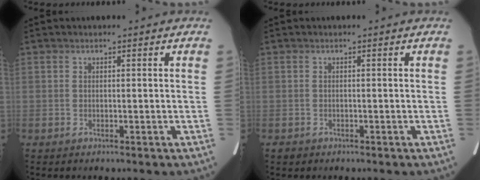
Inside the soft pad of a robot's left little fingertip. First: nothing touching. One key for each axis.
{"total": 0.7, "fx": -0.5, "fy": 0.5, "fz": 0.1, "tx": -0.008, "ty": 0.002, "tz": -0.007}